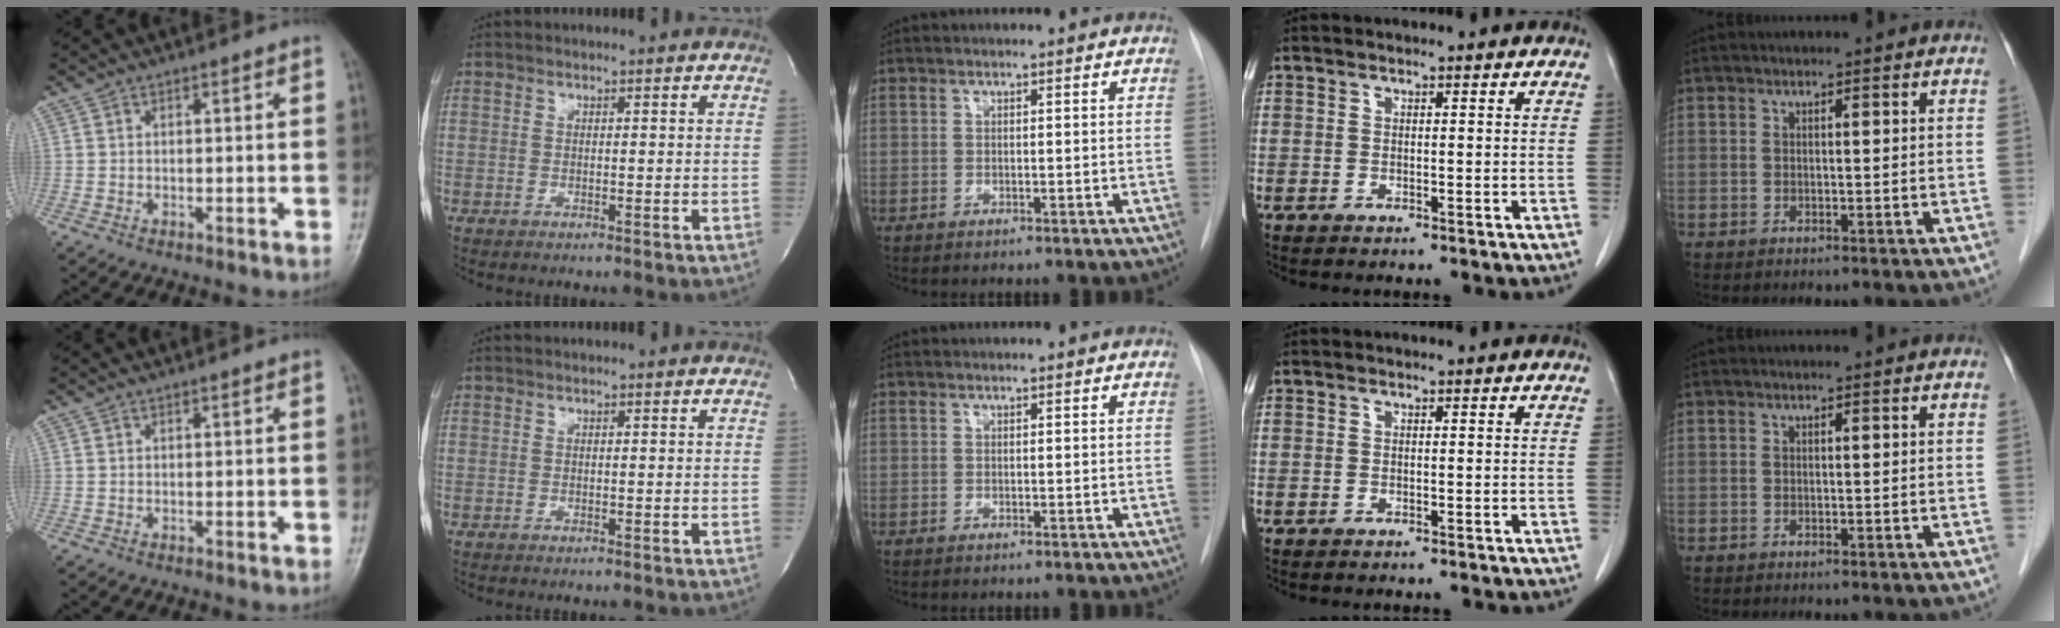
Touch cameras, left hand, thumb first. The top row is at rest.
{}